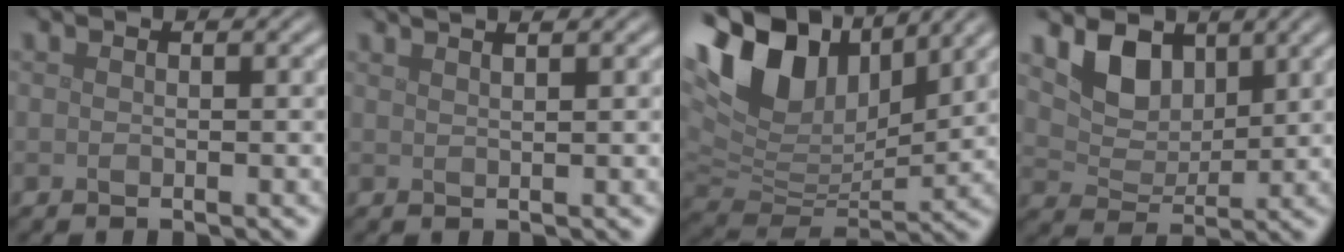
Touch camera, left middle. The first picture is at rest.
{"total": 3.0, "force": [2.2, 1.1, 1.8], "torque": [0.002, 0.015, -0.001]}
{"total": 12.3, "force": [6.4, 7.0, 7.9], "torque": [-0.170, 0.024, 0.112]}
{"total": 4.4, "force": [2.6, 2.8, 2.1], "torque": [-0.050, -0.008, 0.042]}